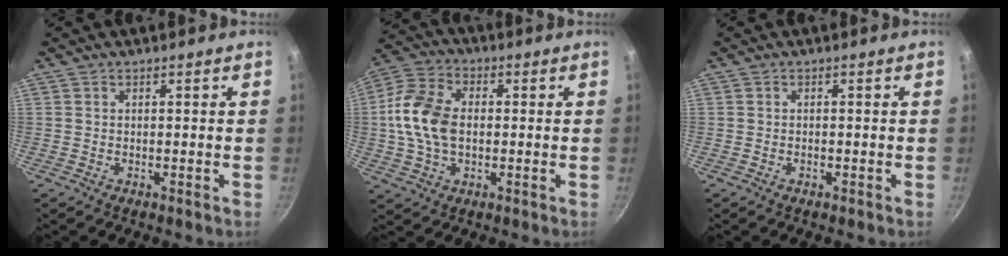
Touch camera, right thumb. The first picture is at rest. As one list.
[{"total": 12.9, "force": [0.0, 8.6, 9.7], "torque": [-0.181, 0.019, -0.013]}, {"total": 0.6, "force": [-0.3, 0.3, 0.4], "torque": [-0.006, 0.002, -0.007]}]